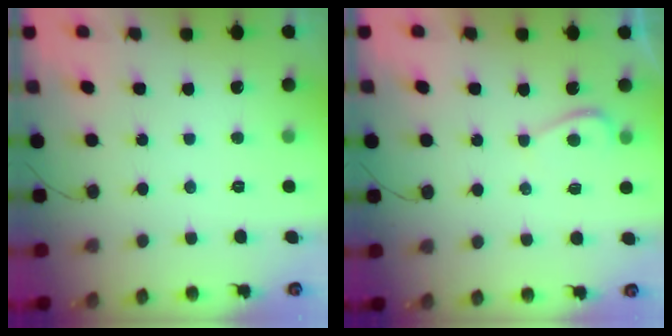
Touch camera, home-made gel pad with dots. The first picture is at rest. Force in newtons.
{"total": 2.4, "press": 2.4, "slide": 0.3}